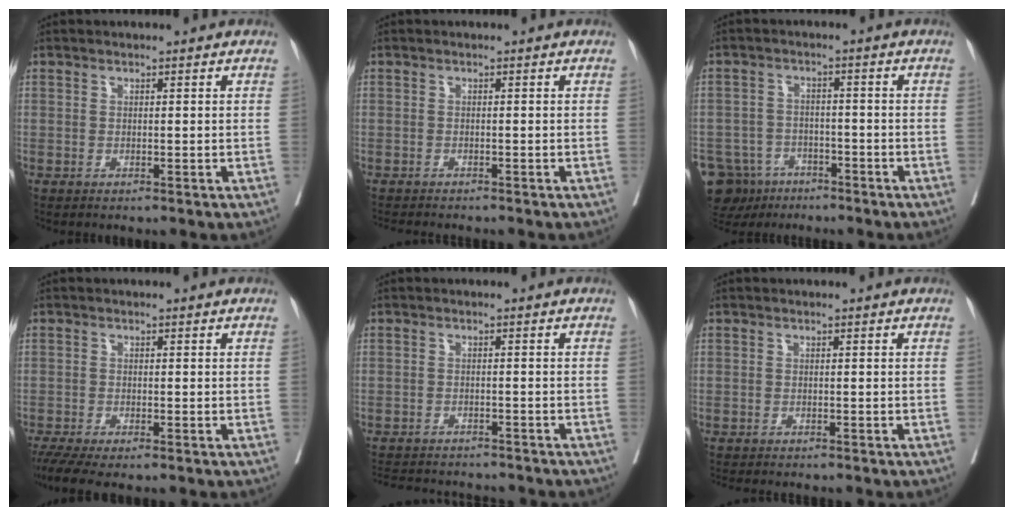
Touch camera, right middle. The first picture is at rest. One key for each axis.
{"total": 5.1, "fx": -4.6, "fy": 0.8, "fz": 2.1, "tx": -0.024, "ty": -0.008, "tz": -0.065}
{"total": 9.3, "fx": -6.7, "fy": 6.1, "fz": 2.0, "tx": -0.038, "ty": 0.004, "tz": -0.104}
{"total": 5.8, "fx": -4.5, "fy": 1.0, "fz": 3.6, "tx": -0.059, "ty": -0.012, "tz": -0.078}
{"total": 12.2, "fx": -11.2, "fy": 2.8, "fz": 3.9, "tx": -0.073, "ty": -0.002, "tz": -0.143}
{"total": 4.7, "fx": -4.2, "fy": 0.9, "fz": 2.0, "tx": -0.025, "ty": -0.007, "tz": -0.056}